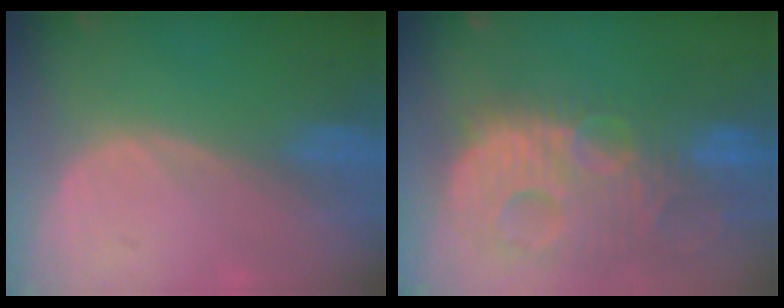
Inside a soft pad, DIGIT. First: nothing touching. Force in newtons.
{"total": 14.2, "press": 12.3, "slide": 7.2}